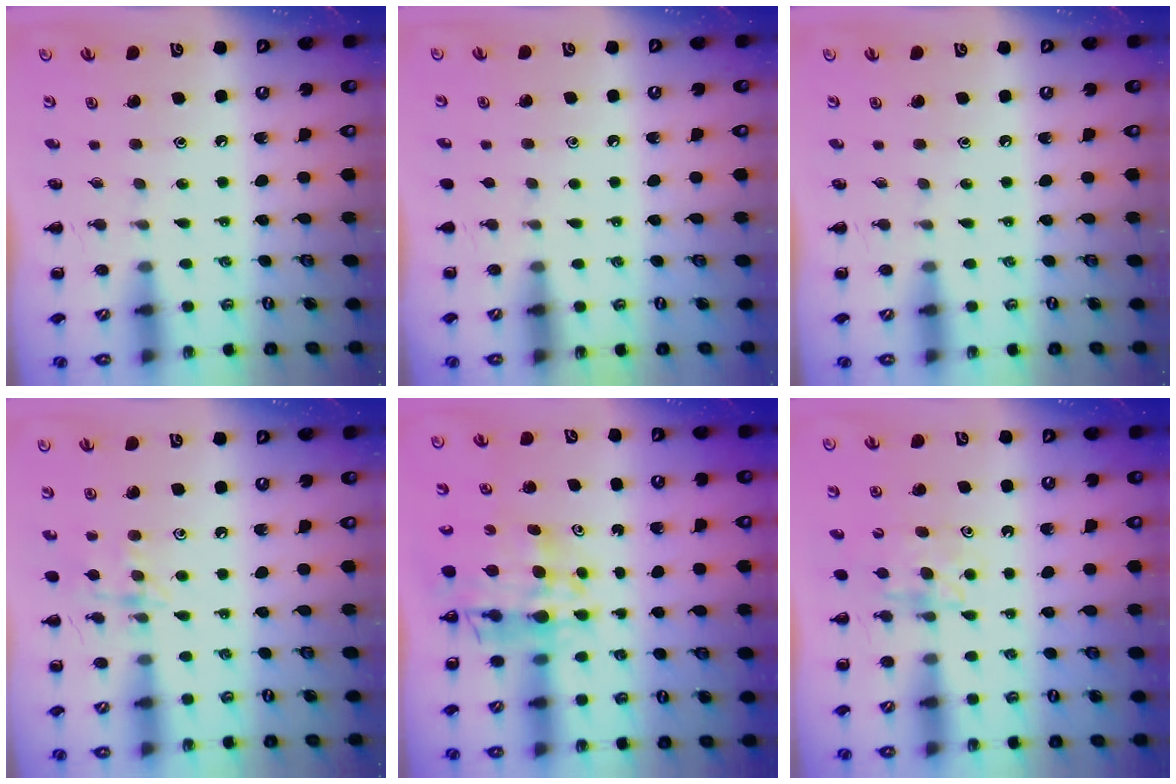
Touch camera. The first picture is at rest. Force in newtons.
{"total": 1.1, "press": 1.1, "slide": 0.2}
{"total": 0.0}
{"total": 10.7, "press": 10.7, "slide": 0.7}
{"total": 11.0, "press": 10.5, "slide": 3.4}
{"total": 6.1, "press": 6.1, "slide": 0.7}